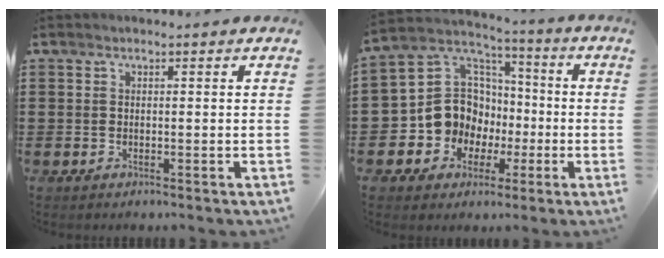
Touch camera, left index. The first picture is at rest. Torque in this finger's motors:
{"motor_torque": [1.49, 0.65, 0.60, 0.13]}